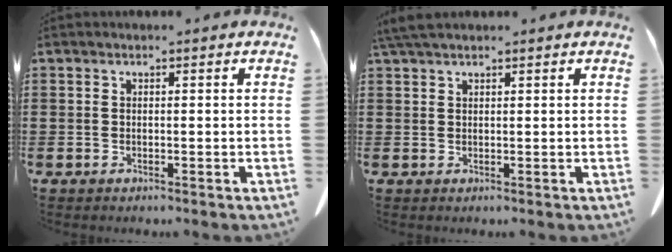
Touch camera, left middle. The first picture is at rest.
{"total": 2.6, "force": [1.9, 0.6, 1.7], "torque": [-0.039, 0.005, 0.037]}